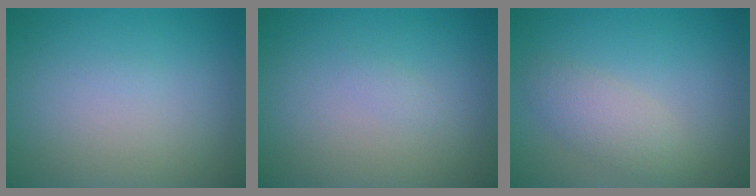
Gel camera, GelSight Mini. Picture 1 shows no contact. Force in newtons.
{"total": 0.5, "press": 0.5, "slide": 0.1}
{"total": 2.5, "press": 2.5, "slide": 0.1}